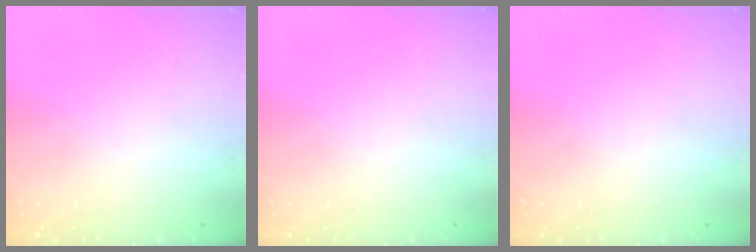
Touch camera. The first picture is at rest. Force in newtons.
{"total": 0.0}
{"total": 0.0}